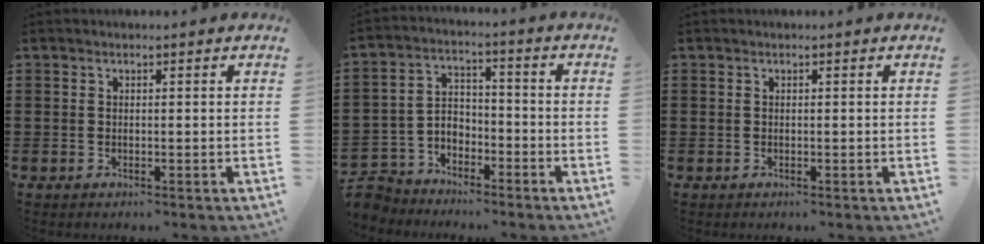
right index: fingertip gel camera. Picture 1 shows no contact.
{"total": 4.7, "force": [-4.1, 2.3, 0.0], "torque": [-0.028, -0.005, -0.093]}
{"total": 0.0}